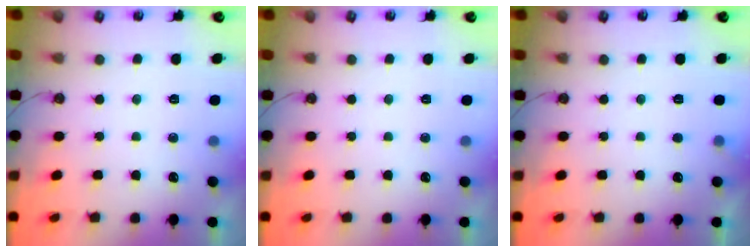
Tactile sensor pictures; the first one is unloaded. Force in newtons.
{"total": 0.0}
{"total": 2.6, "press": 2.6, "slide": 0.4}